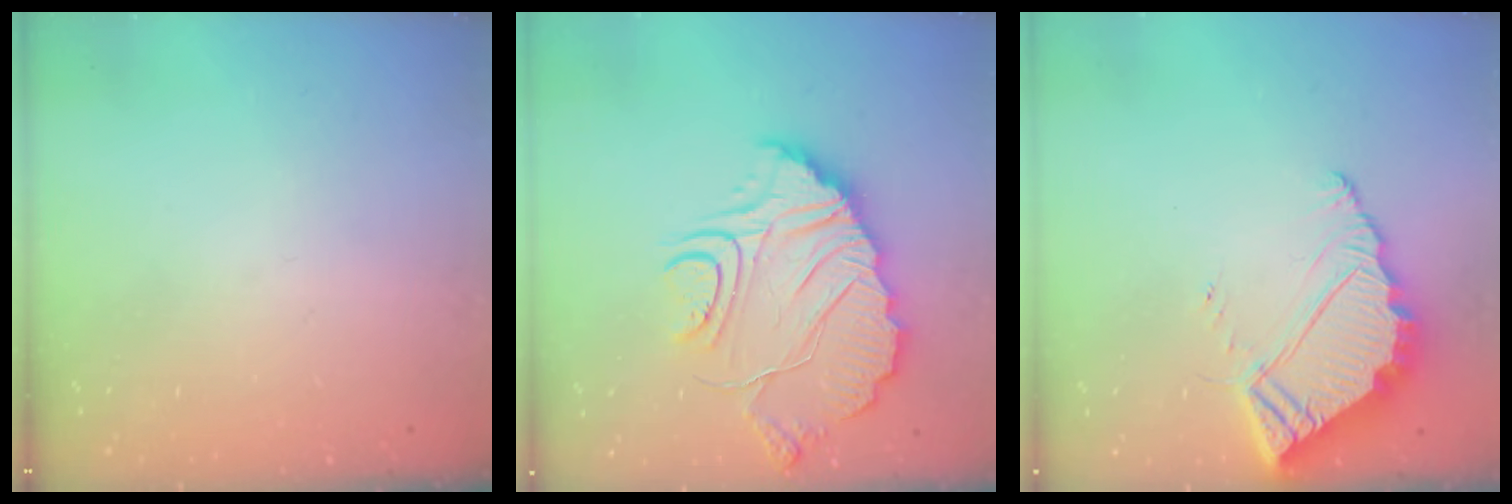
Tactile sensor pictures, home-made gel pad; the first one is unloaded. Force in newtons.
{"total": 16.2, "press": 16.2, "slide": 1.2}
{"total": 7.4, "press": 7.4, "slide": 0.3}